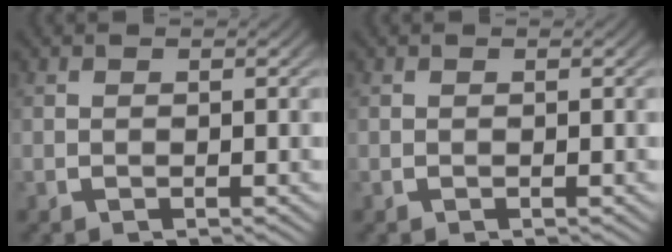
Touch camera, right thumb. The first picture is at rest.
{"total": 0.0}